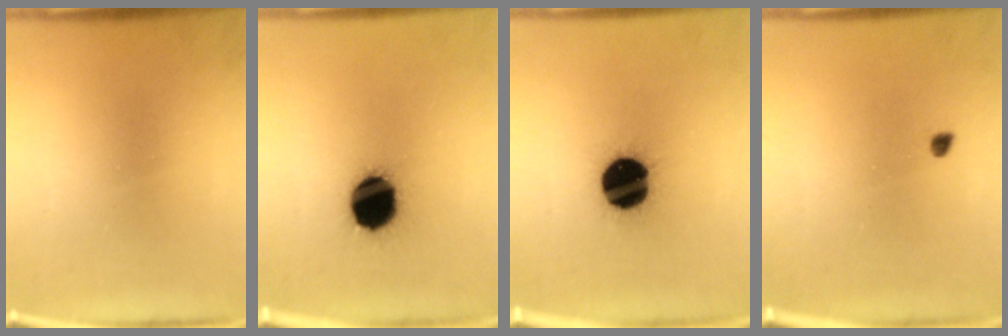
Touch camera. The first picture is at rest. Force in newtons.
{"total": 15.5}
{"total": 19.7}
{"total": 1.0}